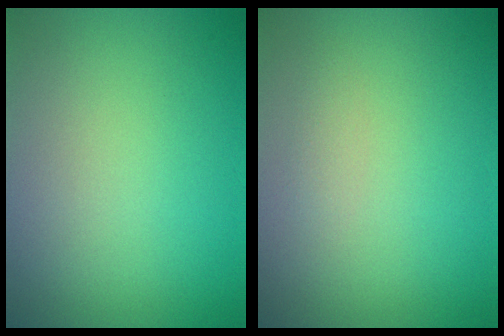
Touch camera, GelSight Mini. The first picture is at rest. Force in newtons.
{"total": 0.7, "press": 0.7, "slide": 0.0}